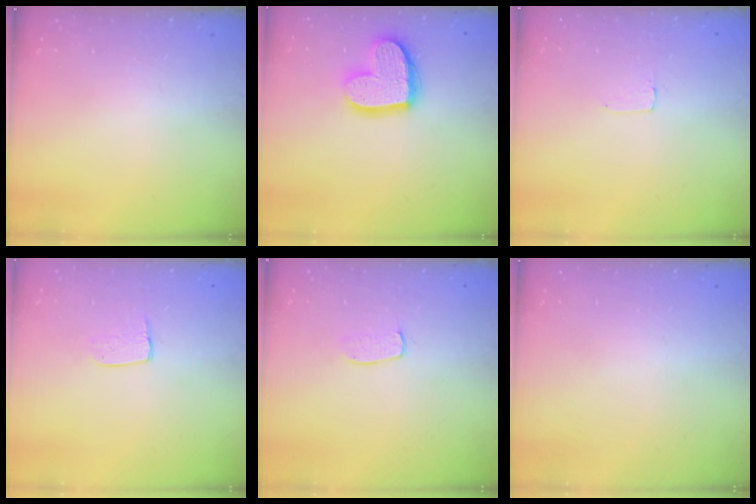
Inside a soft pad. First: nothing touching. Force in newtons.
{"total": 16.2, "press": 16.1, "slide": 1.5}
{"total": 1.7, "press": 1.7, "slide": 0.1}
{"total": 5.2, "press": 5.2, "slide": 0.4}
{"total": 3.5, "press": 3.4, "slide": 0.2}
{"total": 0.0}